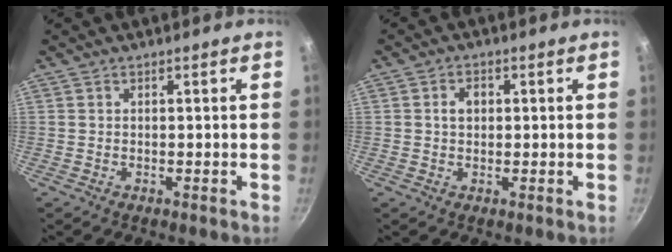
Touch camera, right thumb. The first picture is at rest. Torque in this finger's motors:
{"motor_torque": [0.11, 1.45, 0.51, 0.33, 0.08]}